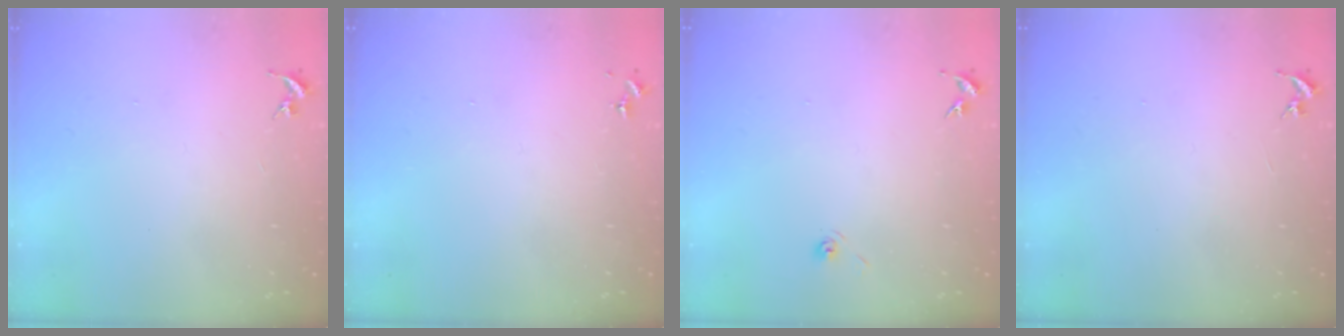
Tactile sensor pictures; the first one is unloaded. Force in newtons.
{"total": 0.0}
{"total": 3.3, "press": 2.7, "slide": 2.0}
{"total": 0.0}